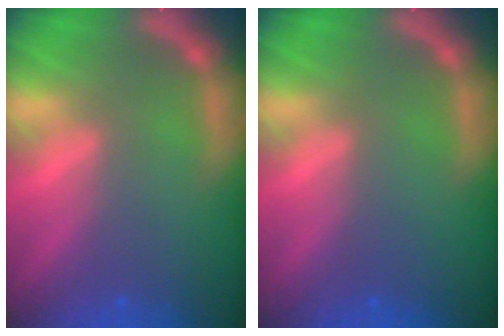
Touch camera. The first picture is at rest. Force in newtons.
{"total": 0.0}